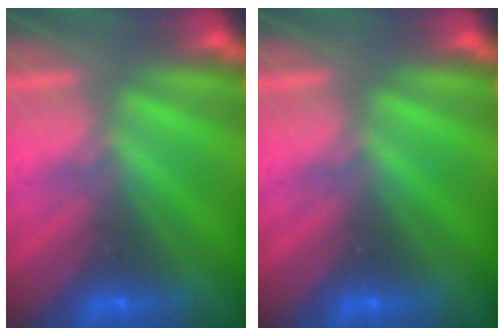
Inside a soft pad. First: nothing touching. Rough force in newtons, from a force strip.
{"total": 0.0}